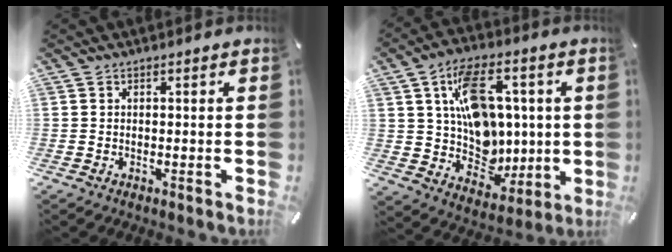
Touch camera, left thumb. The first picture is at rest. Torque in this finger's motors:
{"motor_torque": [2.19, 2.14, 1.09, 0.47, 0.18]}